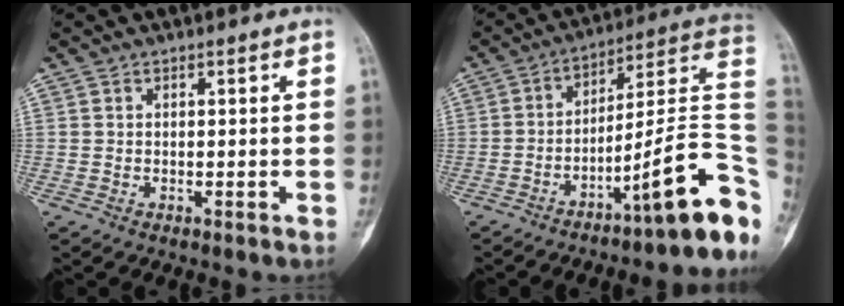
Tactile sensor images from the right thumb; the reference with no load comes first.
{"total": 18.9, "force": [-8.1, 3.5, 16.7], "torque": [-0.197, 0.084, -0.113]}